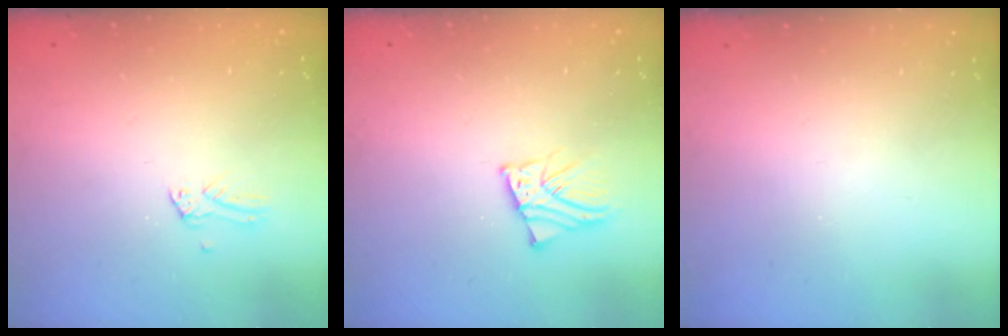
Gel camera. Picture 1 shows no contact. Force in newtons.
{"total": 2.9, "press": 2.9, "slide": 0.2}
{"total": 0.0}